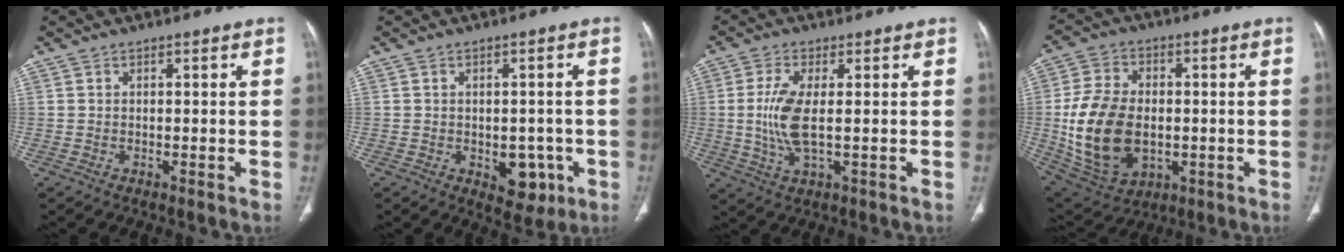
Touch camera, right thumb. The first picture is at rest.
{"total": 6.8, "force": [-2.2, 4.3, 4.7], "torque": [-0.027, 0.006, -0.017]}
{"total": 7.8, "force": [0.1, 2.6, 7.3], "torque": [-0.176, -0.010, 0.002]}
{"total": 18.4, "force": [-1.6, 12.4, 13.5], "torque": [-0.244, 0.000, -0.008]}